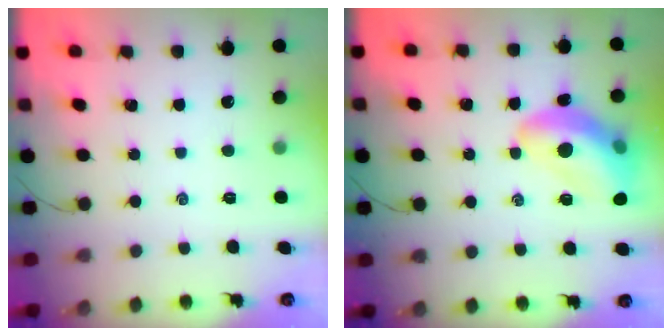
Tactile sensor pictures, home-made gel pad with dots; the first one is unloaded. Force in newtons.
{"total": 15.1, "press": 14.8, "slide": 2.9}